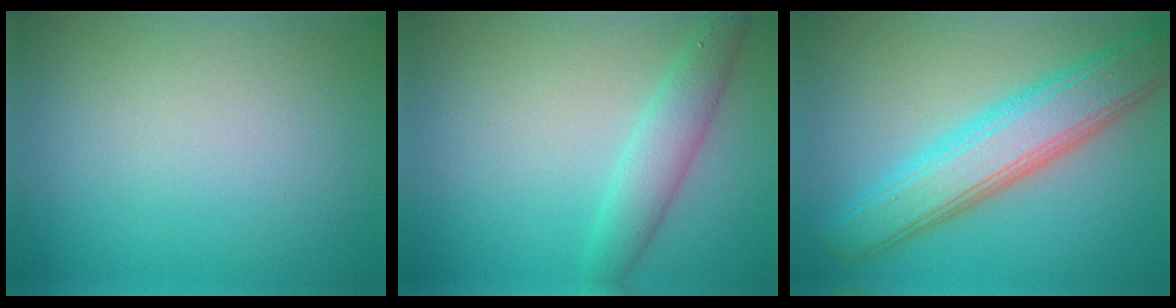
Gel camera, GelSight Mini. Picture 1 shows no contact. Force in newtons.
{"total": 3.0, "press": 3.0, "slide": 0.1}
{"total": 7.2, "press": 7.2, "slide": 0.1}